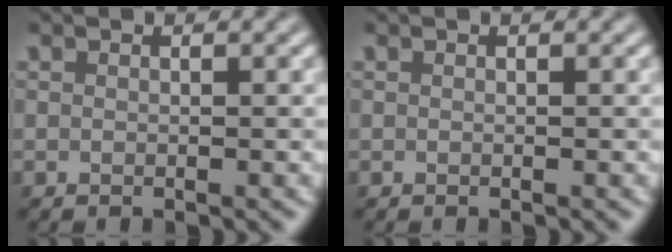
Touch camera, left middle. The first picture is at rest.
{"total": 0.0}